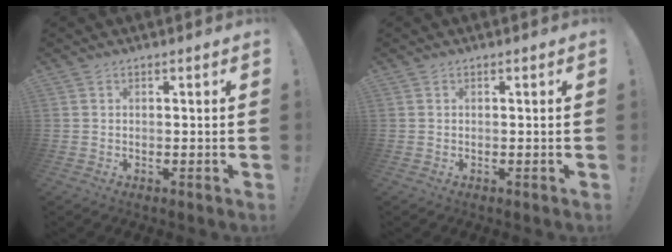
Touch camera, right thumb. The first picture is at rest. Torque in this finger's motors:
{"motor_torque": [0.00, 0.00, 0.00, 0.00, 0.00]}